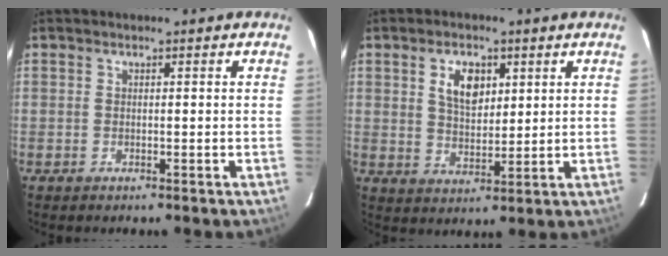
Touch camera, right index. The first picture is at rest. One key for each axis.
{"total": 6.7, "fx": 2.7, "fy": 3.8, "fz": 4.8, "tx": -0.084, "ty": 0.007, "tz": 0.055}